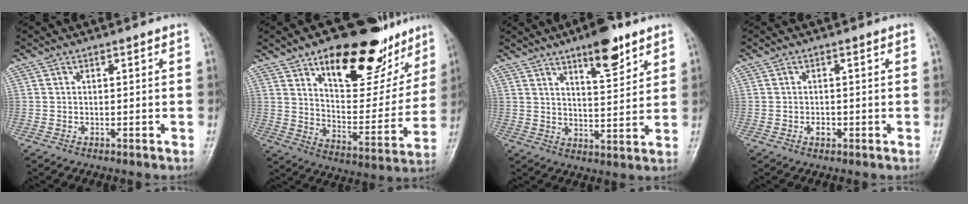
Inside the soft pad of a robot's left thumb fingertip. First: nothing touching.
{"total": 24.5, "force": [15.4, 11.2, 15.4], "torque": [-0.159, -0.064, 0.232]}
{"total": 9.8, "force": [6.4, 3.0, 6.8], "torque": [-0.085, -0.040, 0.099]}
{"total": 1.5, "force": [-0.5, 1.1, 0.9], "torque": [-0.009, 0.002, -0.008]}